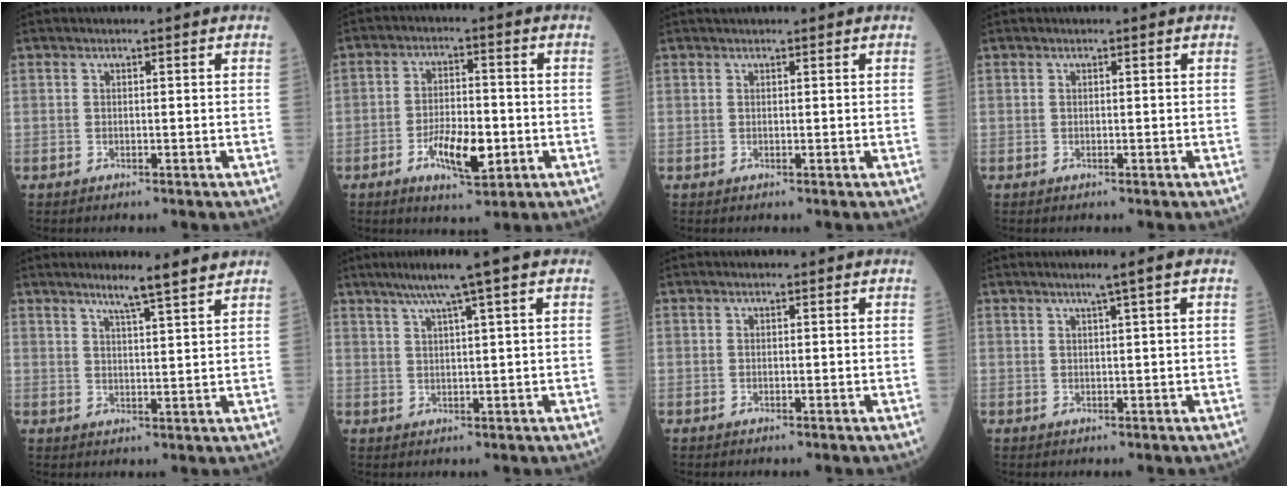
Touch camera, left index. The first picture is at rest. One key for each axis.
{"total": 7.4, "fx": -2.8, "fy": 2.6, "fz": 6.4, "tx": -0.113, "ty": -0.003, "tz": -0.047}
{"total": 0.6, "fx": 0.6, "fy": 0.0, "fz": 0.1, "tx": -0.005, "ty": 0.012, "tz": 0.013}
{"total": 0.0}
{"total": 5.9, "fx": 4.9, "fy": -0.8, "fz": 3.3, "tx": -0.055, "ty": -0.003, "tz": 0.070}
{"total": 6.2, "fx": 3.9, "fy": -1.0, "fz": 4.6, "tx": -0.077, "ty": 0.020, "tz": 0.066}
{"total": 0.0}
{"total": 2.3, "fx": 1.2, "fy": -0.7, "fz": 1.9, "tx": -0.032, "ty": -0.003, "tz": 0.023}